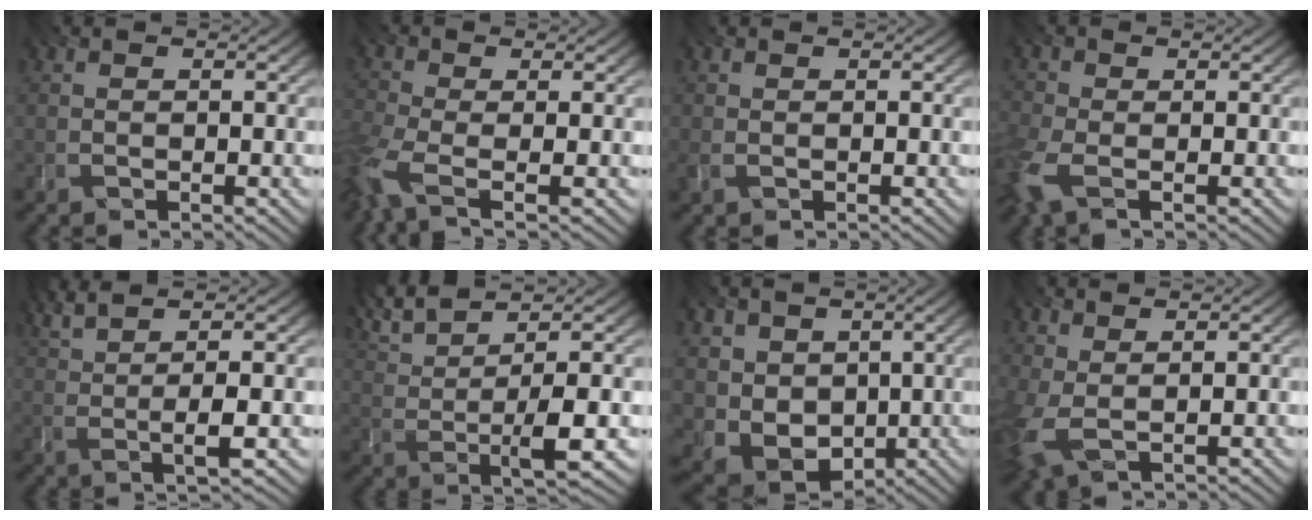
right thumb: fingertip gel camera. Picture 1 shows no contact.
{"total": 5.8, "force": [-2.9, 2.2, 4.6], "torque": [-0.114, -0.011, -0.073]}
{"total": 0.7, "force": [0.2, 0.2, 0.6], "torque": [-0.014, 0.006, 0.006]}
{"total": 4.9, "force": [-2.0, 2.8, 3.5], "torque": [-0.100, -0.011, -0.051]}
{"total": 6.3, "force": [2.5, 0.9, 5.7], "torque": [-0.104, 0.017, 0.039]}
{"total": 7.1, "force": [3.2, 1.5, 6.2], "torque": [-0.116, 0.009, 0.062]}
{"total": 7.8, "force": [1.3, 6.4, 4.2], "torque": [-0.121, -0.005, 0.023]}
{"total": 4.7, "force": [1.1, 2.2, 4.0], "torque": [-0.113, 0.005, 0.020]}